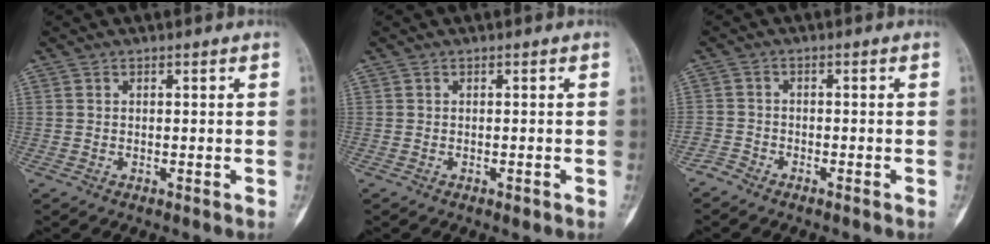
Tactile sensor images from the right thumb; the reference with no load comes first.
{"total": 0.8, "force": [-0.5, 0.2, 0.6], "torque": [-0.004, 0.001, -0.007]}
{"total": 2.2, "force": [-2.2, 0.5, -0.1], "torque": [0.007, 0.003, -0.050]}